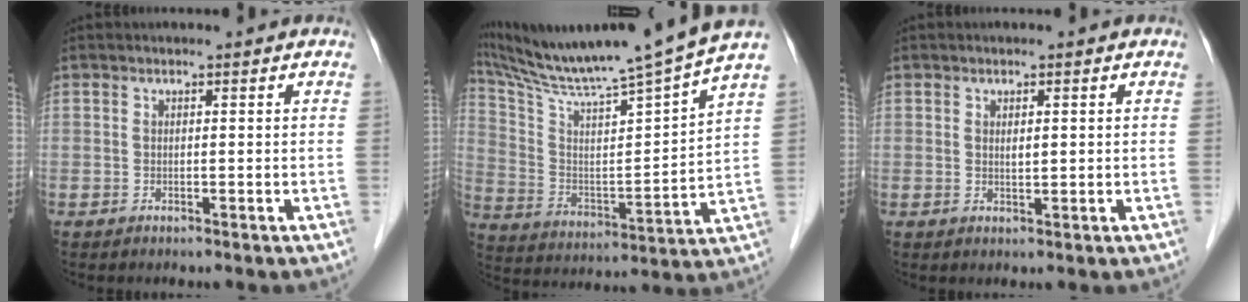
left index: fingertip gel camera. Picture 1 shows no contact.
{"total": 20.8, "force": [17.8, -1.6, 10.6], "torque": [-0.186, -0.029, 0.287]}
{"total": 1.1, "force": [0.3, 0.3, 1.0], "torque": [-0.019, -0.002, 0.008]}